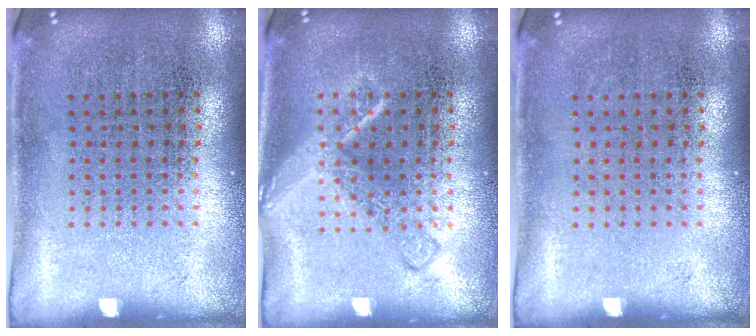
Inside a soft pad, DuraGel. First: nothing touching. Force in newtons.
{"total": 2.0, "press": 2.0, "slide": 0.3}
{"total": 0.0}